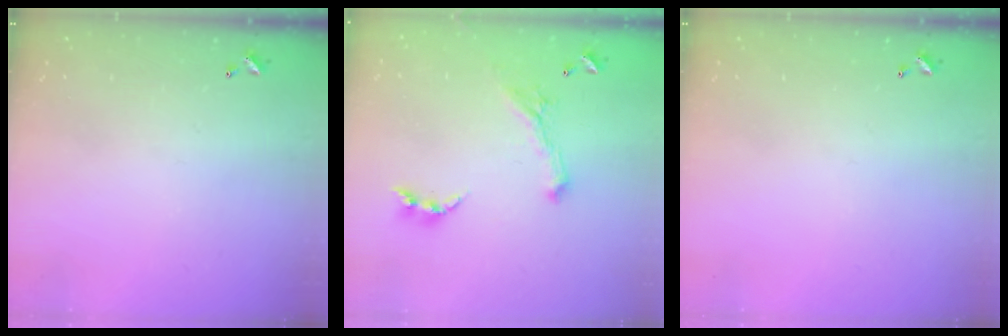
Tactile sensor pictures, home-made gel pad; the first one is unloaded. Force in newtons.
{"total": 0.8, "press": 0.8, "slide": 0.2}
{"total": 0.0}